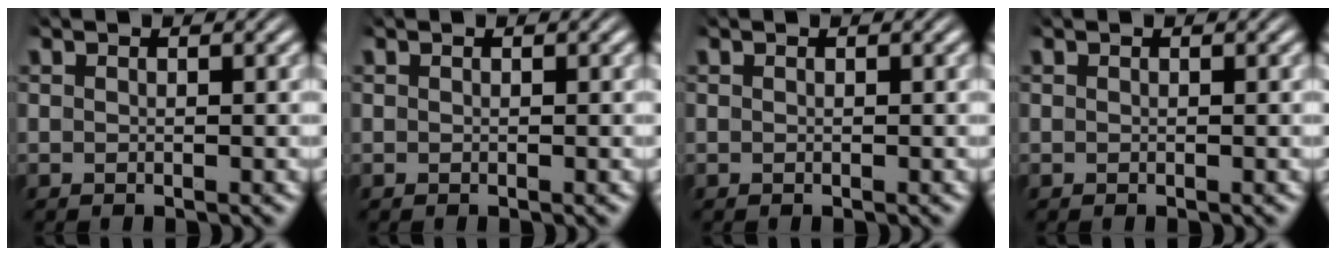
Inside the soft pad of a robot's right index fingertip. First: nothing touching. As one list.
[{"total": 0.0}, {"total": 0.0}, {"total": 0.0}]